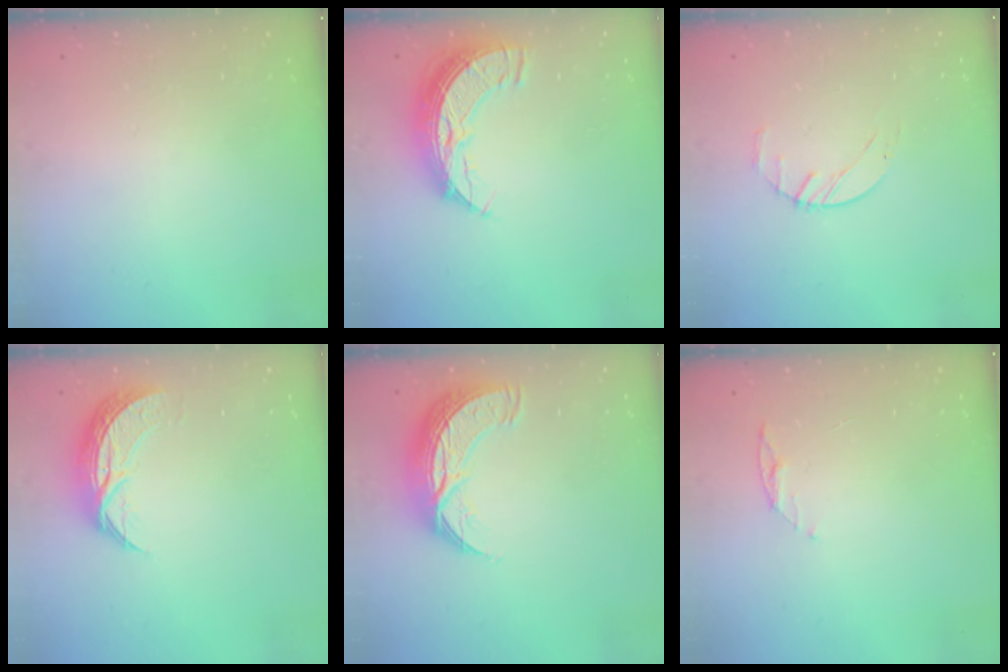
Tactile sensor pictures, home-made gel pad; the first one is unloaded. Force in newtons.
{"total": 10.9, "press": 10.9, "slide": 0.9}
{"total": 2.5, "press": 2.5, "slide": 0.4}
{"total": 10.1, "press": 10.1, "slide": 0.3}
{"total": 10.8, "press": 10.7, "slide": 1.0}
{"total": 4.5, "press": 4.4, "slide": 0.5}